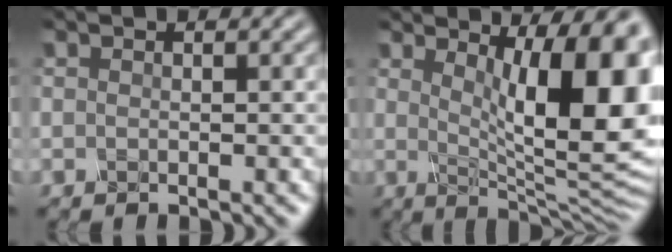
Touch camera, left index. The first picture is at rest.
{"total": 13.6, "force": [3.0, 4.0, 12.7], "torque": [-0.146, -0.012, 0.050]}